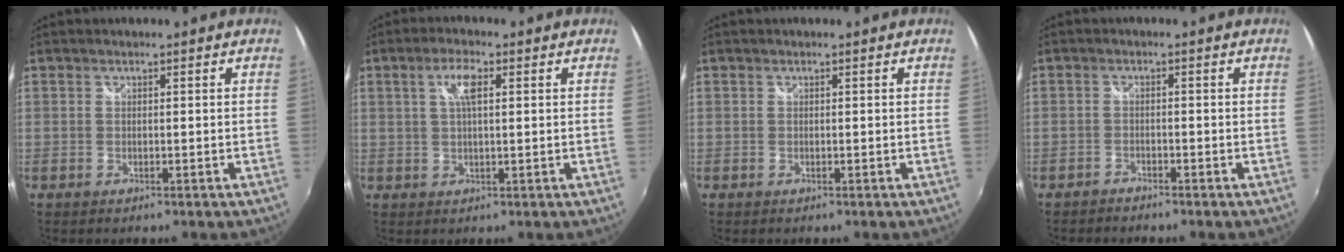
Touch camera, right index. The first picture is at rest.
{"total": 4.4, "force": [1.4, 1.4, 3.9], "torque": [-0.073, 0.007, 0.025]}
{"total": 0.0}
{"total": 1.7, "force": [-1.7, 0.3, 0.1], "torque": [-0.011, -0.002, -0.033]}